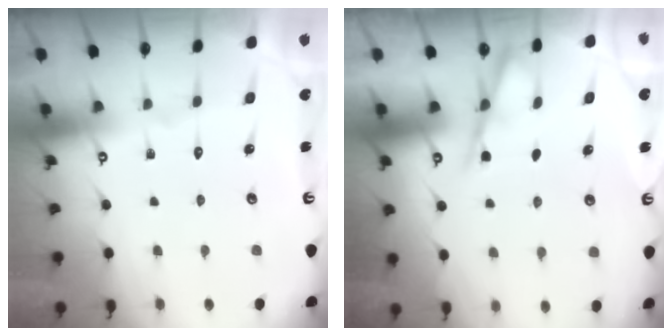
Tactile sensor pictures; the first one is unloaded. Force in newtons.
{"total": 4.7, "press": 4.7, "slide": 0.7}